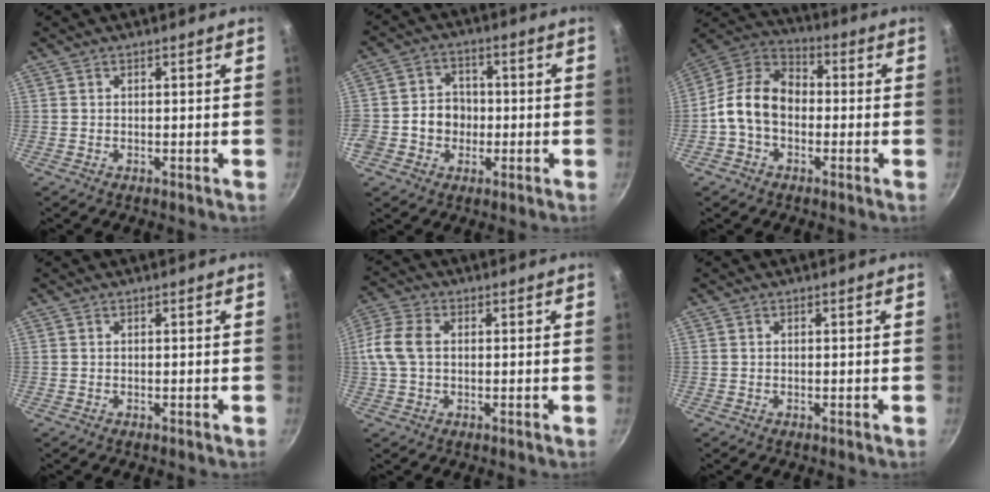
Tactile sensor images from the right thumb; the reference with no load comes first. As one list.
[{"total": 7.9, "force": [-1.4, 7.0, 3.2], "torque": [-0.020, 0.020, -0.034]}, {"total": 12.1, "force": [-1.8, 8.7, 8.2], "torque": [-0.120, 0.040, -0.056]}, {"total": 0.0}, {"total": 7.8, "force": [0.6, 5.1, 5.9], "torque": [-0.129, 0.016, 0.002]}, {"total": 0.0}]